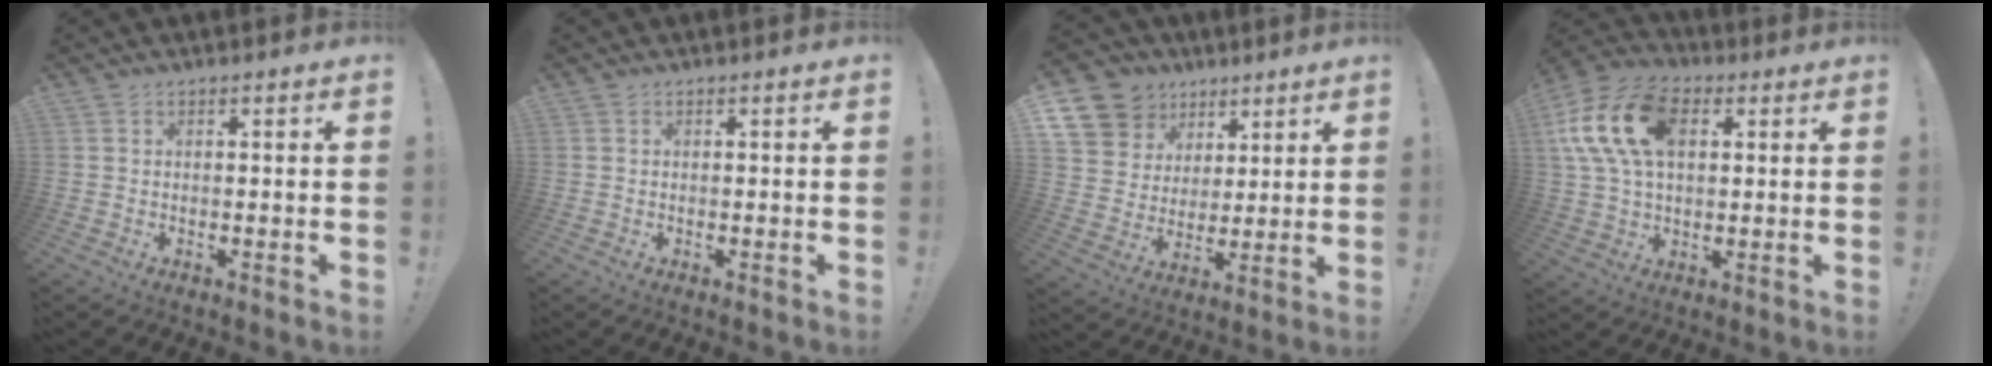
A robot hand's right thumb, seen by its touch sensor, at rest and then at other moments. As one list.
[{"total": 0.0}, {"total": 12.9, "force": [7.1, 10.1, 3.6], "torque": [-0.064, -0.044, 0.148]}, {"total": 18.2, "force": [4.8, 11.5, 13.2], "torque": [-0.260, 0.007, 0.084]}]